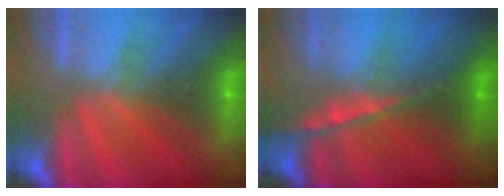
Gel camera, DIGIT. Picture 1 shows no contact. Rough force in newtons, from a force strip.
{"total": 7.6}